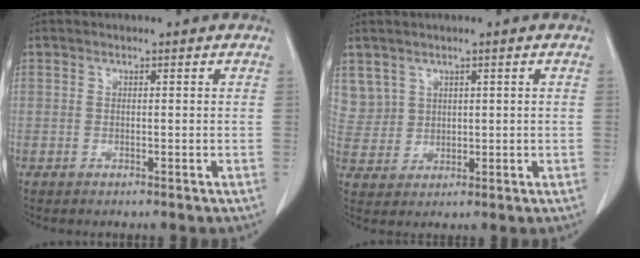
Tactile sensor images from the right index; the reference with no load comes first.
{"total": 5.6, "force": [3.0, 4.8, 0.1], "torque": [-0.005, 0.012, 0.074]}